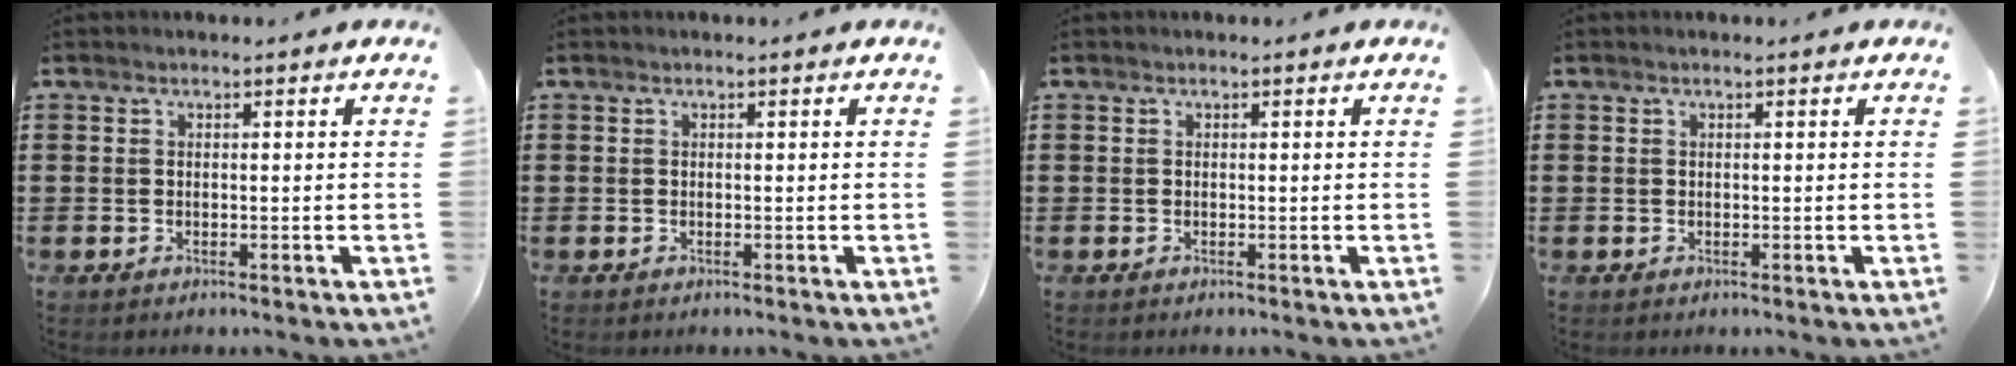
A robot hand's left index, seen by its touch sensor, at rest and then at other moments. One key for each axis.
{"total": 0.0}
{"total": 0.0}
{"total": 0.0}